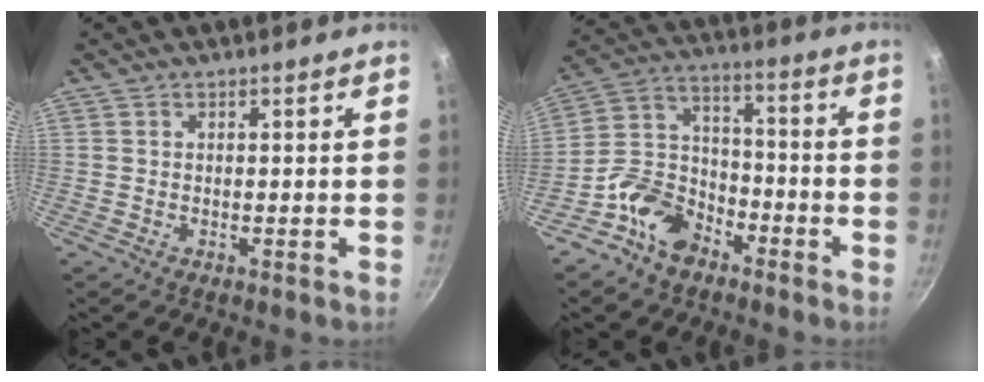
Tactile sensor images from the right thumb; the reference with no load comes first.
{"total": 11.6, "force": [-7.3, 7.5, 5.1], "torque": [-0.061, 0.070, -0.152]}